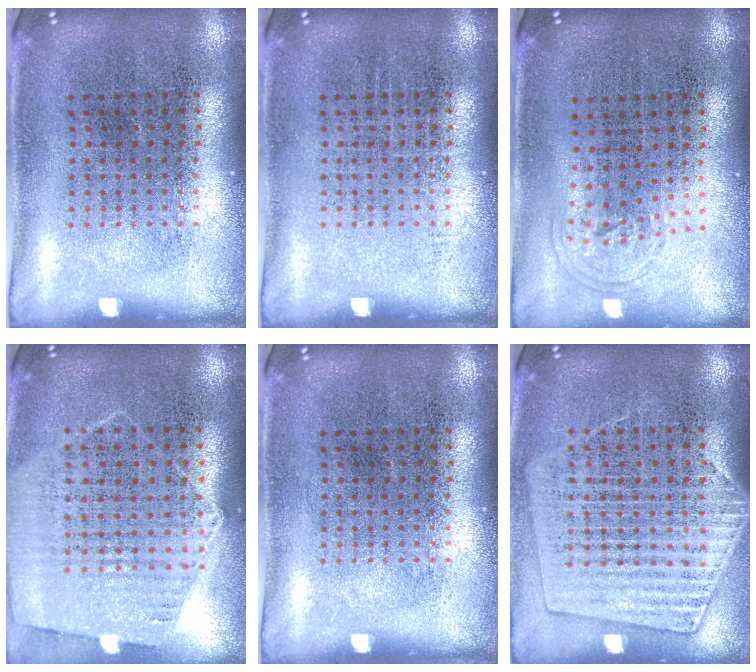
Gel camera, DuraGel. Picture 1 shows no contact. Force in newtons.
{"total": 0.0}
{"total": 0.8, "press": 0.6, "slide": 0.6}
{"total": 1.2, "press": 1.1, "slide": 0.4}
{"total": 0.0}
{"total": 1.4, "press": 1.3, "slide": 0.5}